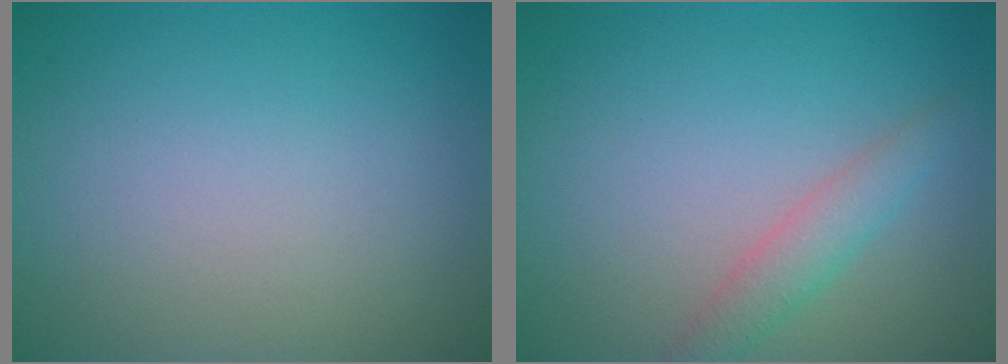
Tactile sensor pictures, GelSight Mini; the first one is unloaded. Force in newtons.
{"total": 2.2, "press": 2.2, "slide": 0.1}